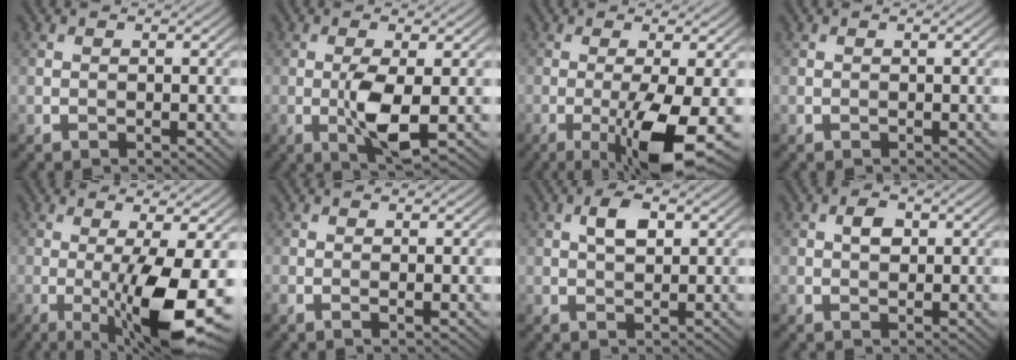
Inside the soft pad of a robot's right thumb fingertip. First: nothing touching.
{"total": 5.4, "force": [-0.7, 1.3, 5.2], "torque": [-0.105, -0.003, -0.013]}
{"total": 9.0, "force": [-2.9, 1.5, 8.4], "torque": [-0.133, -0.001, -0.045]}
{"total": 0.0}
{"total": 11.5, "force": [-2.2, 2.2, 11.1], "torque": [-0.174, -0.002, -0.028]}
{"total": 1.2, "force": [-0.2, 0.0, 1.1], "torque": [-0.025, -0.002, -0.006]}
{"total": 3.3, "force": [1.0, 1.6, 2.7], "torque": [-0.052, 0.004, 0.017]}
{"total": 2.0, "force": [0.5, 1.3, 1.5], "torque": [-0.027, 0.002, 0.004]}